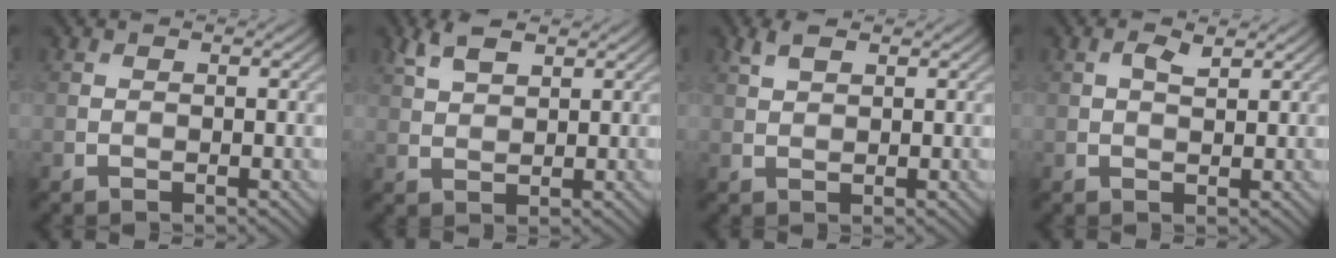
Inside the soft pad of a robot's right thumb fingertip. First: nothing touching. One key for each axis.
{"total": 4.1, "fx": 2.6, "fy": 1.7, "fz": 2.8, "tx": -0.071, "ty": 0.007, "tz": 0.056}
{"total": 2.3, "fx": 1.5, "fy": 1.0, "fz": 1.6, "tx": -0.040, "ty": 0.007, "tz": 0.031}
{"total": 2.1, "fx": 1.0, "fy": 0.8, "fz": 1.6, "tx": -0.035, "ty": 0.002, "tz": 0.018}